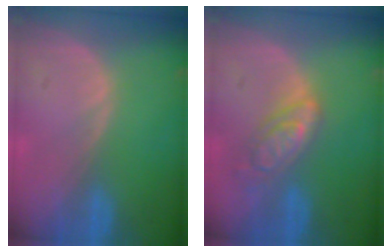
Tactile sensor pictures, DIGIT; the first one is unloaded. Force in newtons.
{"total": 6.5, "press": 5.7, "slide": 3.0}